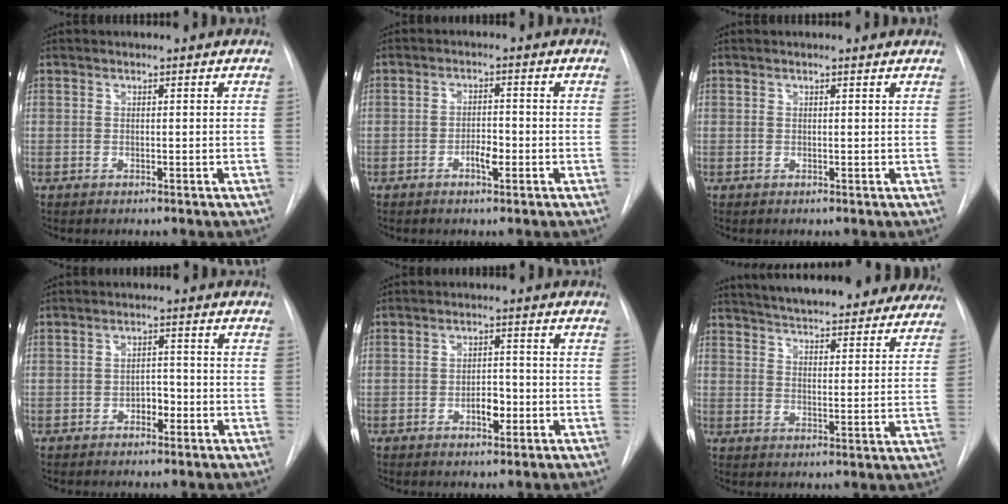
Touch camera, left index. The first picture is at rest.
{"total": 2.7, "force": [-1.2, 0.9, 2.2], "torque": [-0.034, 0.004, -0.020]}
{"total": 1.9, "force": [1.9, 0.0, 0.4], "torque": [-0.013, 0.008, 0.017]}
{"total": 2.3, "force": [-1.2, 1.4, 1.4], "torque": [-0.015, 0.008, -0.020]}
{"total": 3.3, "force": [-1.2, 1.6, 2.6], "torque": [-0.035, 0.005, -0.016]}
{"total": 27.9, "force": [25.0, 5.9, 10.8], "torque": [-0.176, -0.037, 0.306]}